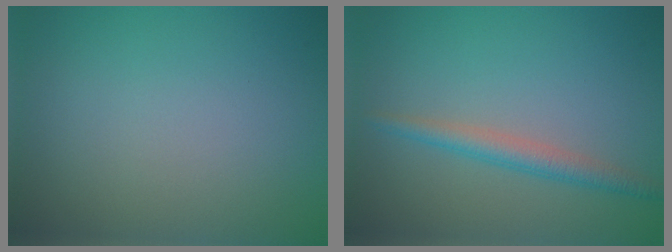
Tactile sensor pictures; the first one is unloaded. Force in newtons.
{"total": 2.3, "press": 2.3, "slide": 0.1}